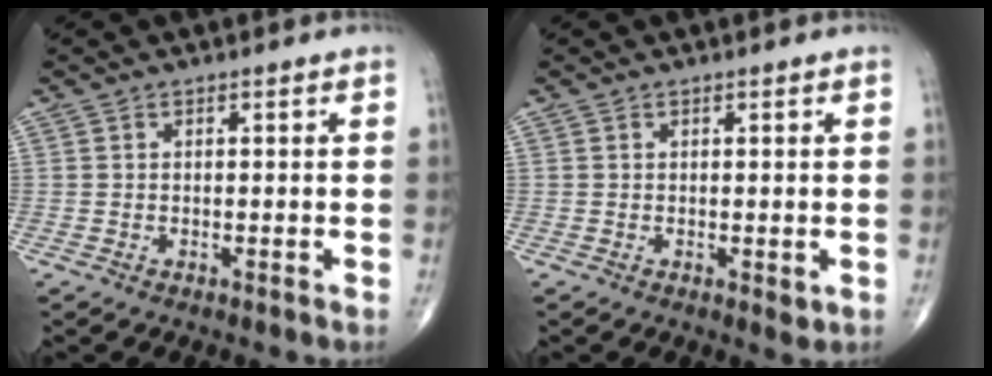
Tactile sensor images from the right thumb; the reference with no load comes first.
{"total": 1.3, "force": [-0.1, 0.4, 1.2], "torque": [-0.017, -0.007, 0.001]}